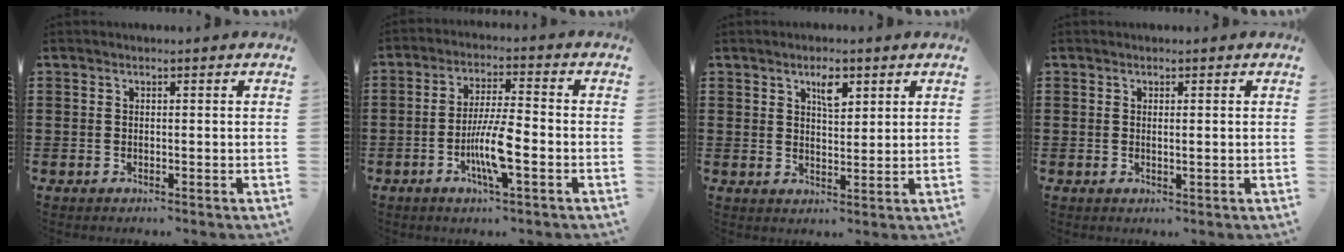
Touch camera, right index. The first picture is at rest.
{"total": 7.9, "force": [-2.6, 1.3, 7.3], "torque": [-0.146, -0.009, -0.050]}
{"total": 3.9, "force": [2.2, 1.4, 2.8], "torque": [-0.046, -0.001, 0.035]}
{"total": 0.8, "force": [0.1, 0.0, 0.8], "torque": [-0.015, -0.001, 0.002]}